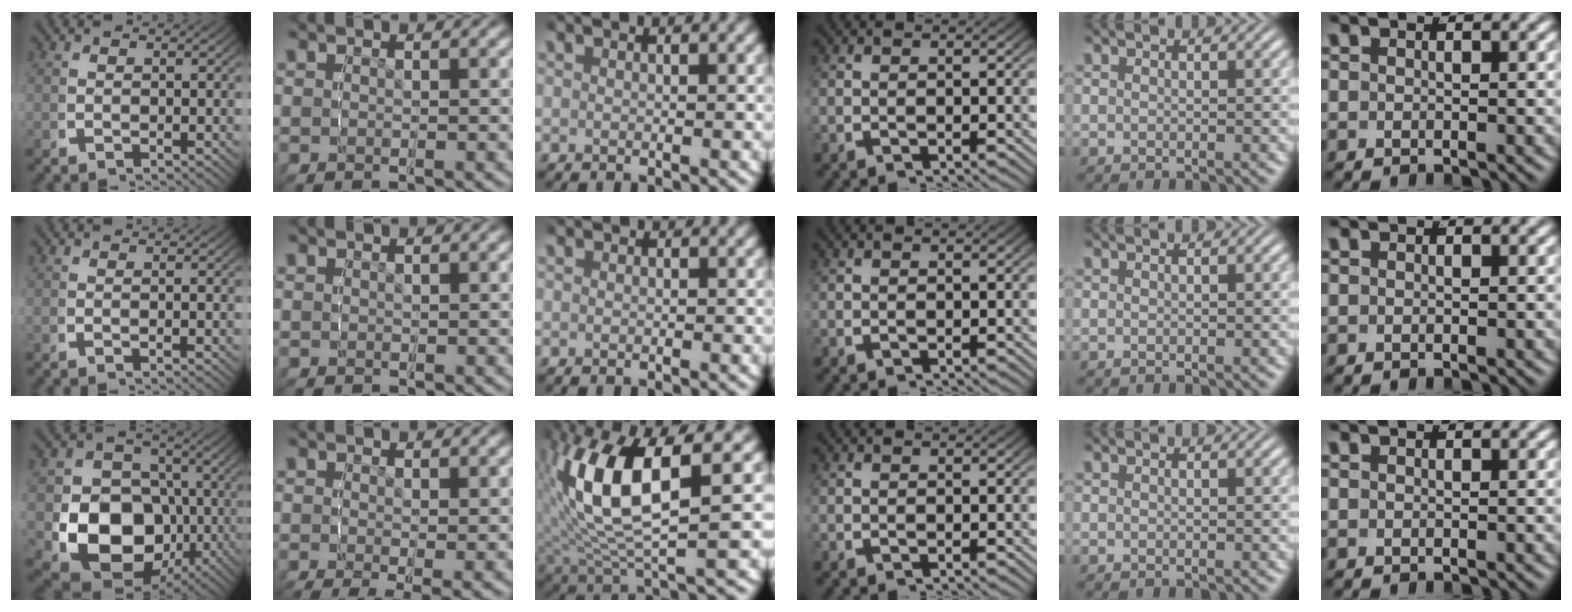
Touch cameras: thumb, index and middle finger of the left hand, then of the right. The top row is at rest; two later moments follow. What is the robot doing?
{"motion": "grasp_and_lifting", "object": "sponge"}